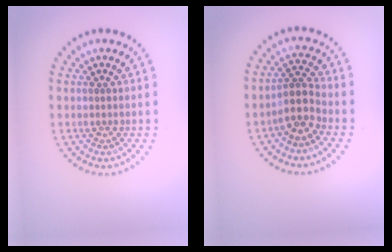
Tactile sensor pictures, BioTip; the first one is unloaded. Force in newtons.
{"total": 2.8, "press": 2.3, "slide": 1.7}